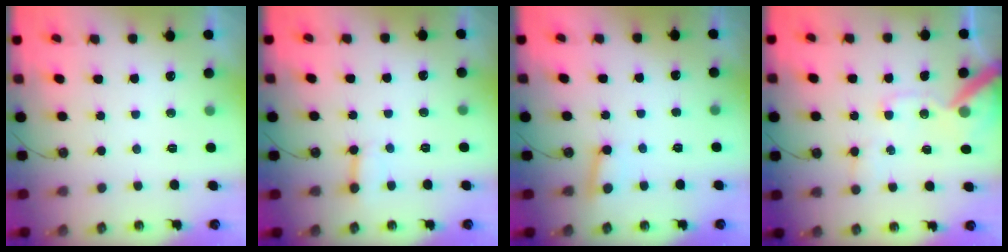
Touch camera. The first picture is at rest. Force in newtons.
{"total": 3.4, "press": 3.4, "slide": 0.2}
{"total": 3.2, "press": 3.2, "slide": 0.4}
{"total": 12.8, "press": 12.7, "slide": 1.6}